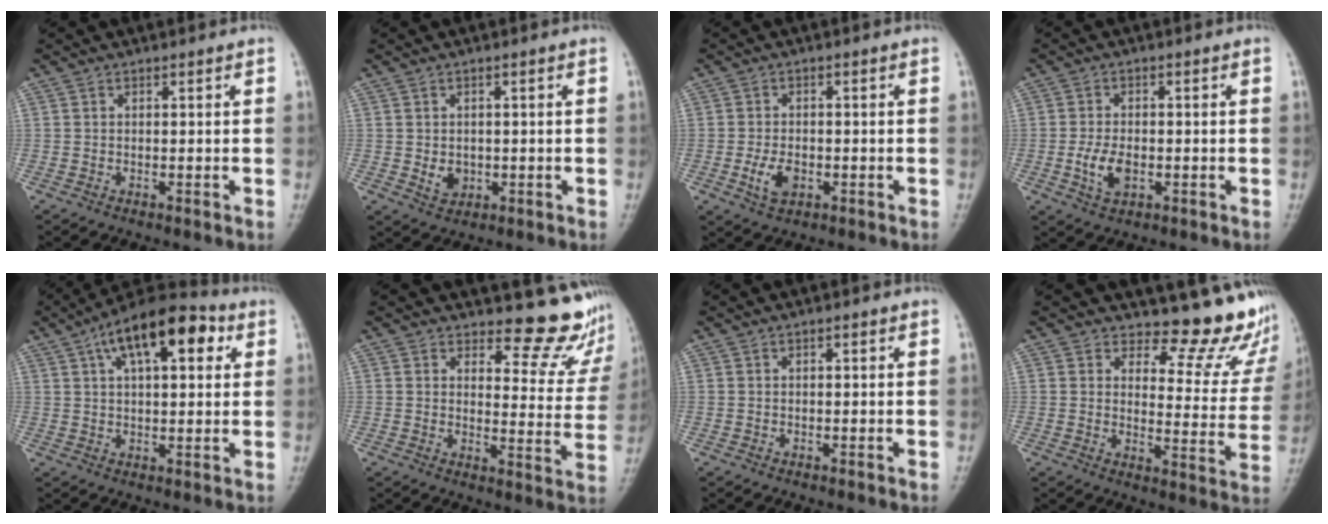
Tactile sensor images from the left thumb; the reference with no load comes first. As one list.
[{"total": 3.2, "force": [-0.3, 2.6, 1.9], "torque": [-0.019, -0.001, 0.004]}, {"total": 4.5, "force": [-1.4, 2.7, 3.3], "torque": [-0.062, 0.001, -0.022]}, {"total": 5.1, "force": [-1.2, 2.9, 4.0], "torque": [-0.078, 0.000, -0.020]}, {"total": 15.4, "force": [6.3, 7.0, 12.1], "torque": [-0.162, 0.014, 0.092]}, {"total": 10.2, "force": [9.5, 3.0, 2.3], "torque": [0.005, -0.103, 0.104]}, {"total": 0.6, "force": [0.2, 0.3, 0.5], "torque": [-0.004, 0.002, 0.002]}, {"total": 12.7, "force": [11.7, 3.9, 3.0], "torque": [0.005, -0.122, 0.128]}]